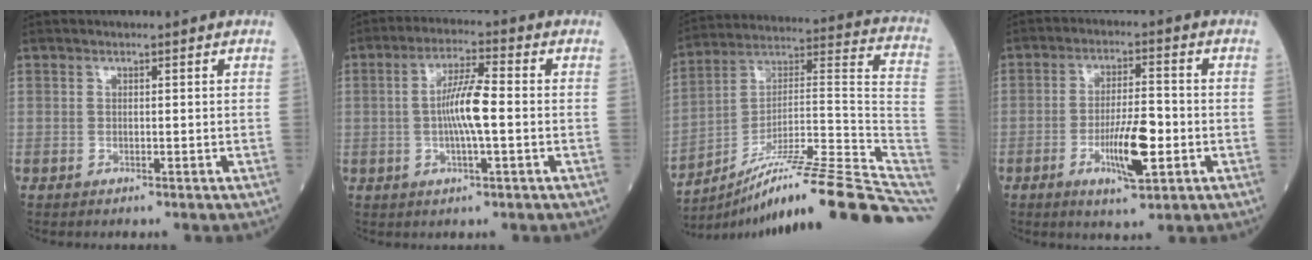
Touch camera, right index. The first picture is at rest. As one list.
[{"total": 7.2, "force": [-0.5, 0.7, 7.2], "torque": [-0.139, 0.004, -0.013]}, {"total": 25.9, "force": [-18.8, 0.2, 17.9], "torque": [-0.171, 0.035, -0.299]}, {"total": 8.2, "force": [-2.5, 1.6, 7.6], "torque": [-0.140, -0.004, -0.042]}]